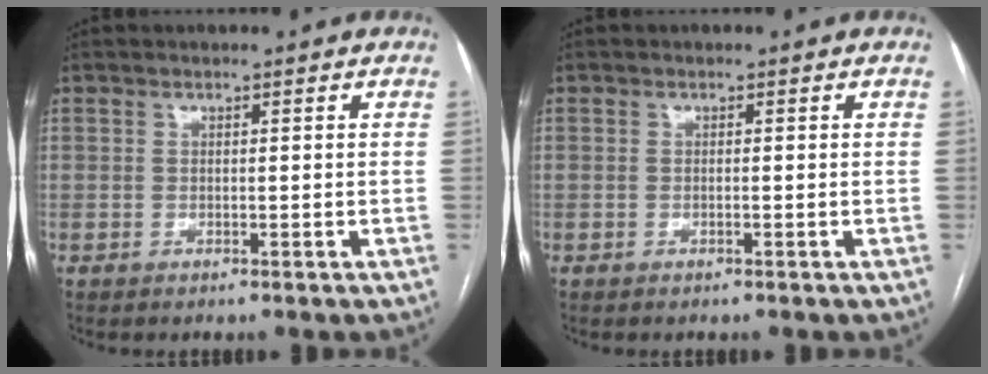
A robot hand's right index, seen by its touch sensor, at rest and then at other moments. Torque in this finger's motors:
{"motor_torque": [0.09, 0.11, 0.01, 0.00]}